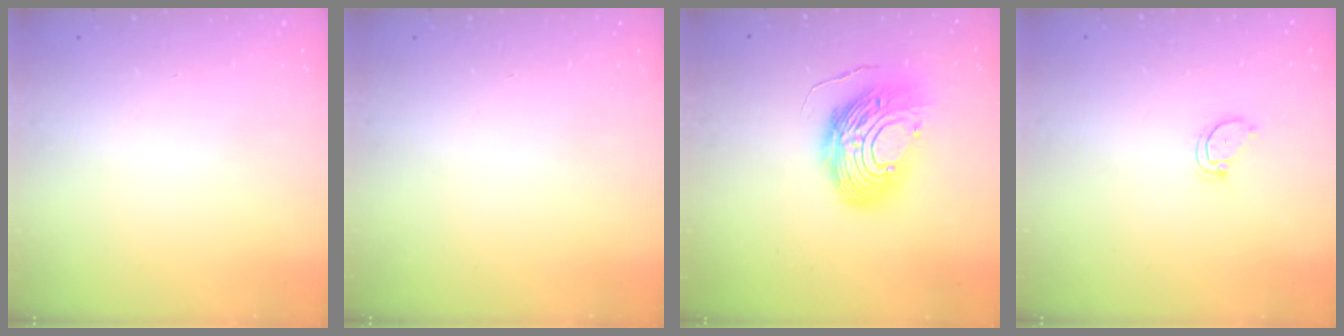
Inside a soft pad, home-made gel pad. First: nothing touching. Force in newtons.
{"total": 0.0}
{"total": 14.5, "press": 14.4, "slide": 1.5}
{"total": 3.0, "press": 3.0, "slide": 0.3}